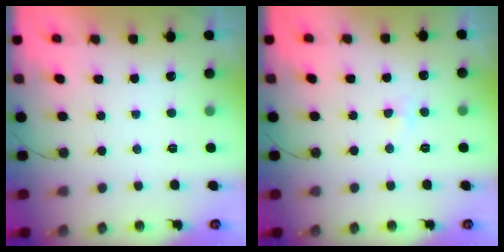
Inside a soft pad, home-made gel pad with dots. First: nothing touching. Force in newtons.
{"total": 2.9, "press": 2.8, "slide": 0.6}